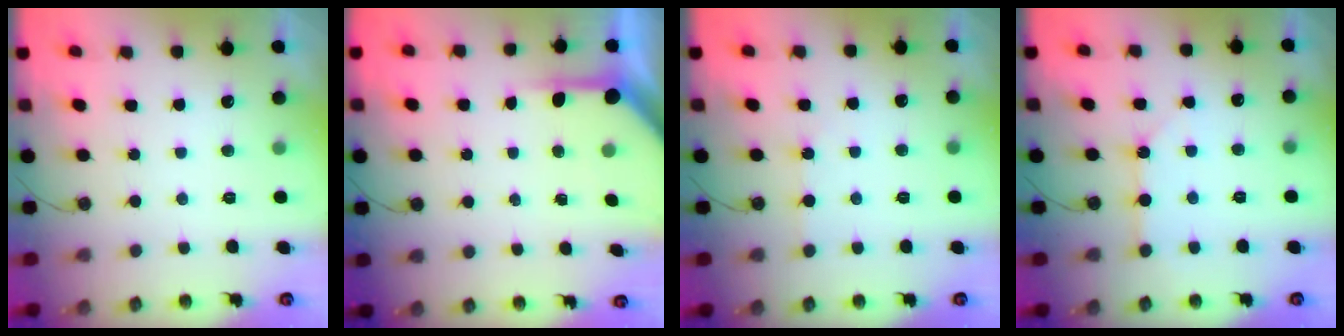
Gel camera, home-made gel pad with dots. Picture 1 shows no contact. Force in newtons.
{"total": 5.5, "press": 5.5, "slide": 0.4}
{"total": 2.7, "press": 2.7, "slide": 0.5}
{"total": 2.5, "press": 2.5, "slide": 0.3}